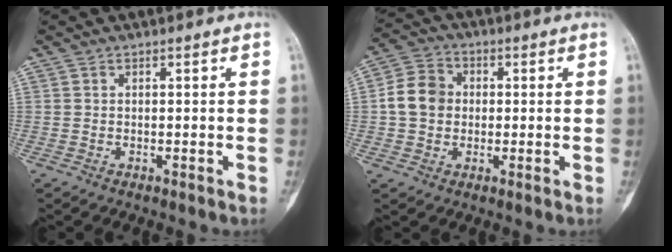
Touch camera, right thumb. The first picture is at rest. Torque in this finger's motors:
{"motor_torque": [0.54, 0.91, 0.38, -0.35, -0.01]}